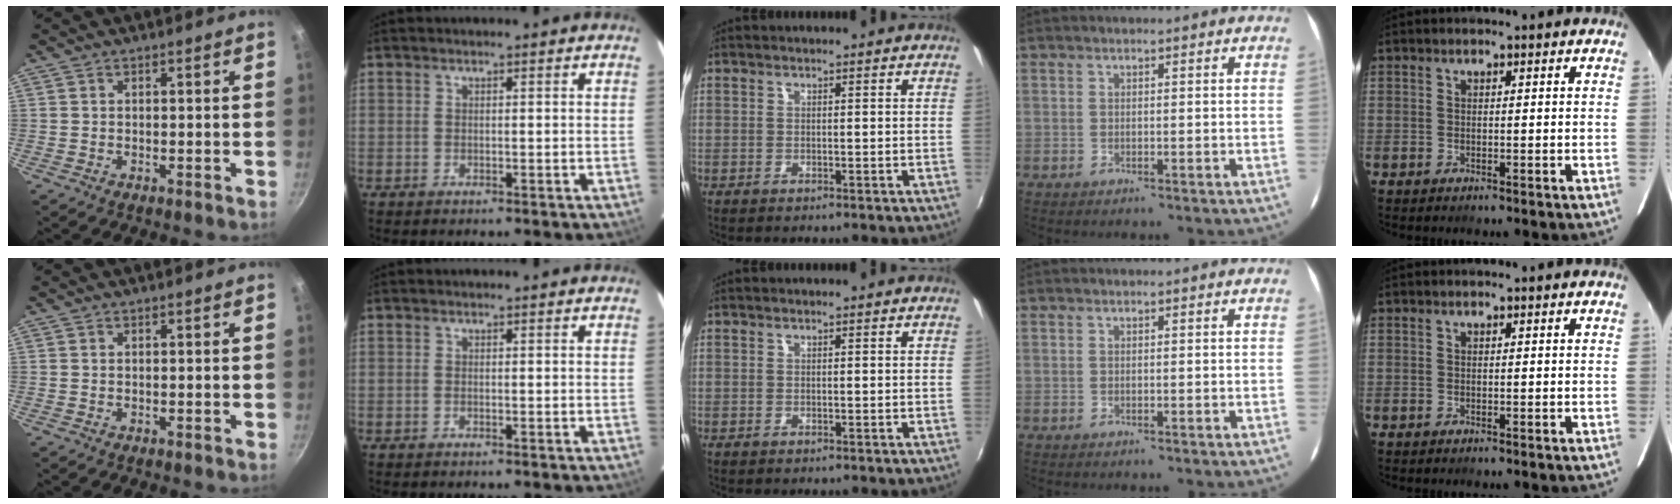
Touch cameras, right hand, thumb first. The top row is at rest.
{}